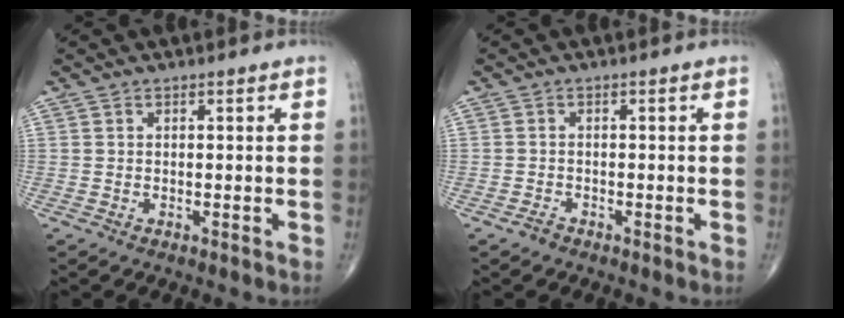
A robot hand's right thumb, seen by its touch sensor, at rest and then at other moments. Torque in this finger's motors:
{"motor_torque": [-0.09, 0.12, -0.18, -0.17, -0.01]}